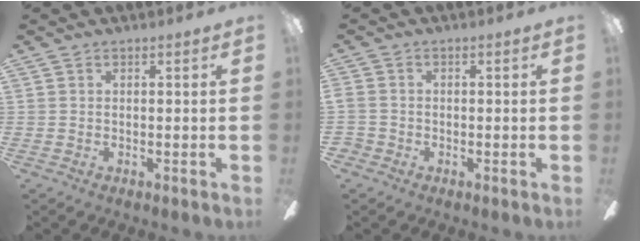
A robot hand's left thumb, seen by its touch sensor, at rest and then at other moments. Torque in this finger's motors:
{"motor_torque": [-0.09, 0.25, 0.04, 0.00, 0.06]}